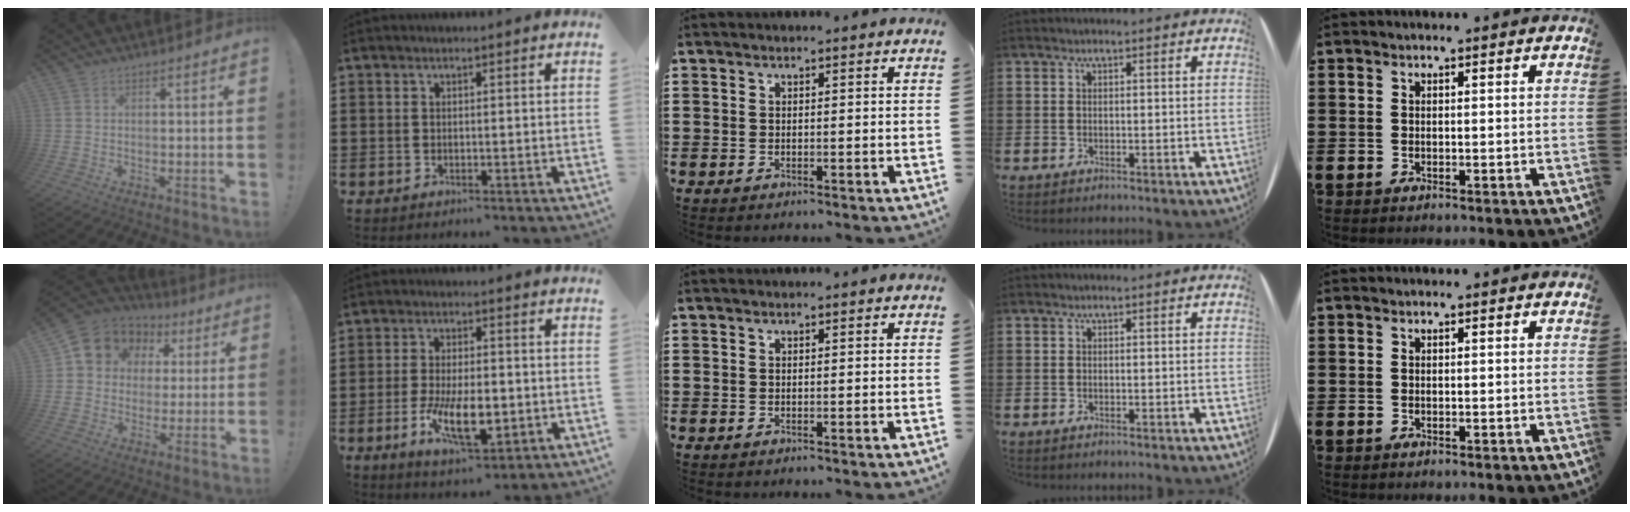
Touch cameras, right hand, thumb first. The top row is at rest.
{"thumb": {"total": 9.2, "force": [3.3, 8.1, 2.8], "torque": [-0.039, -0.023, 0.064]}, "index": {"total": 9.5, "force": [-2.6, 3.9, 8.3], "torque": [-0.161, -0.015, -0.043]}}